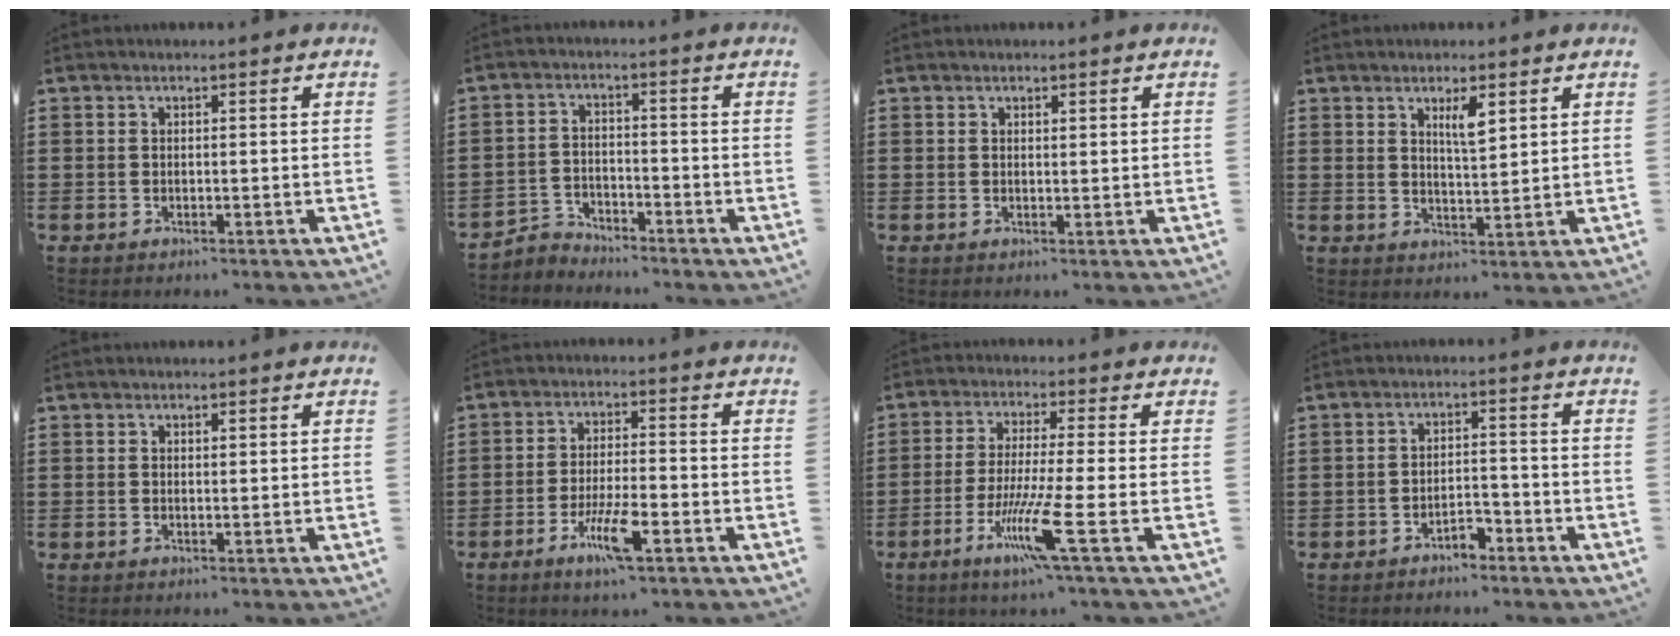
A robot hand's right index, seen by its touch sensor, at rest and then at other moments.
{"total": 3.0, "force": [-2.9, 0.8, -0.2], "torque": [-0.008, 0.001, -0.064]}
{"total": 0.7, "force": [0.5, 0.3, 0.3], "torque": [-0.006, 0.001, 0.009]}
{"total": 3.7, "force": [2.0, 0.9, 2.9], "torque": [-0.046, -0.002, 0.030]}
{"total": 0.6, "force": [0.4, 0.3, 0.2], "torque": [-0.006, 0.002, 0.008]}
{"total": 7.0, "force": [-3.4, 1.3, 5.9], "torque": [-0.121, -0.008, -0.063]}
{"total": 9.7, "force": [-3.7, -0.2, 9.0], "torque": [-0.182, -0.022, -0.070]}
{"total": 2.9, "force": [-2.4, 0.9, 1.3], "torque": [-0.027, 0.005, -0.049]}